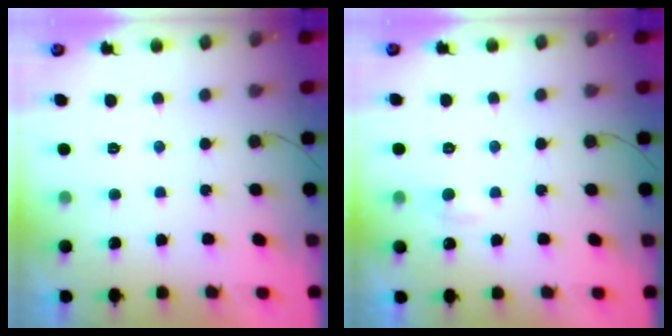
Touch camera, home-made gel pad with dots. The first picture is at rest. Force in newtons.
{"total": 4.1, "press": 4.1, "slide": 0.5}